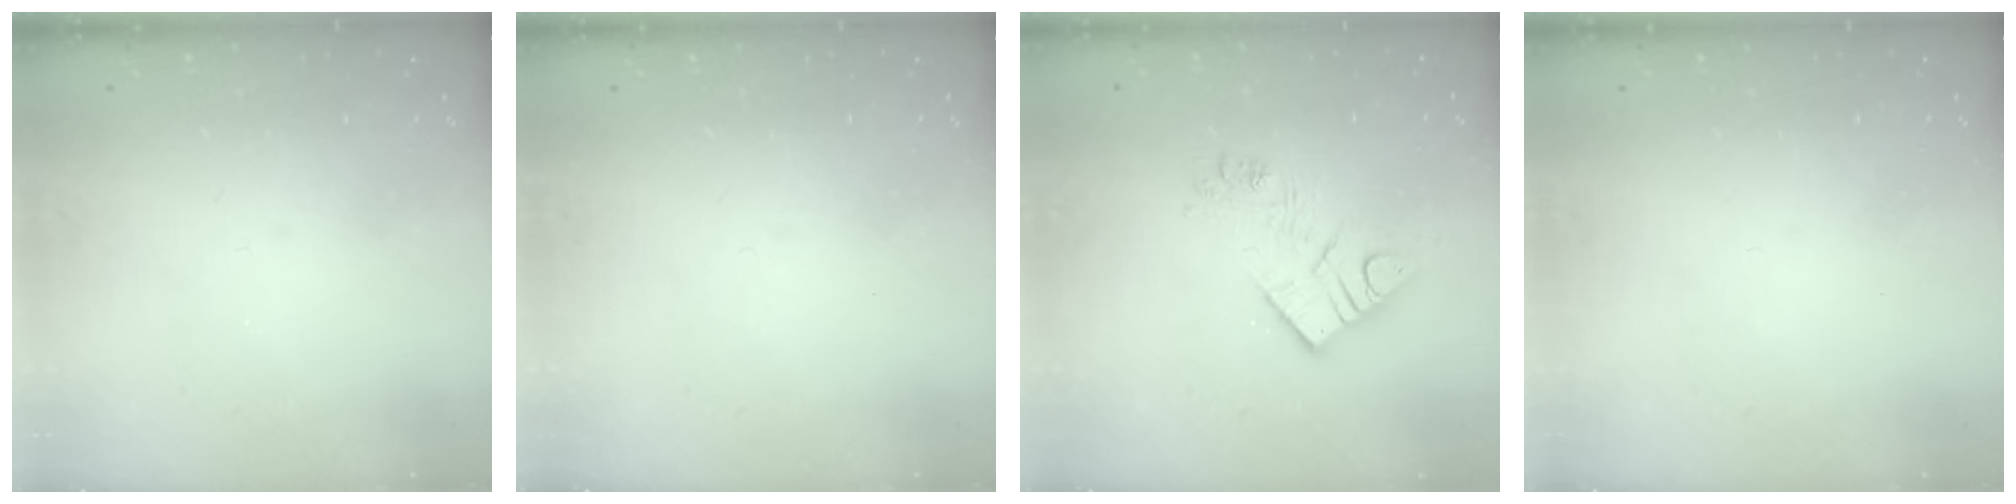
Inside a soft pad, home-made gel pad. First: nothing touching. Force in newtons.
{"total": 0.0}
{"total": 10.7, "press": 10.7, "slide": 0.5}
{"total": 0.0}